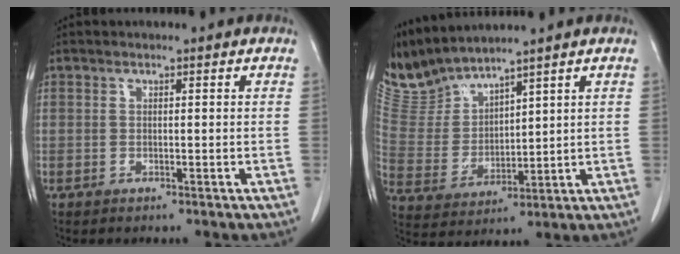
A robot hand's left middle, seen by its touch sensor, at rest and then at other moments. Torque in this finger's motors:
{"motor_torque": [-0.30, -0.89, -0.13, -0.01]}